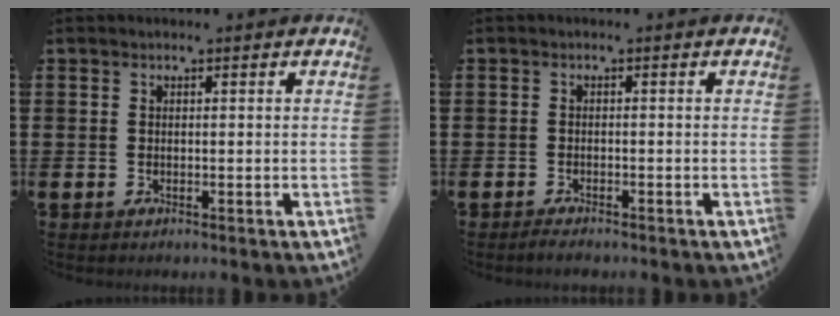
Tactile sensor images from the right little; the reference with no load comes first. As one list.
[{"total": 0.9, "force": [-0.8, 0.2, 0.3], "torque": [-0.010, -0.002, -0.016]}]